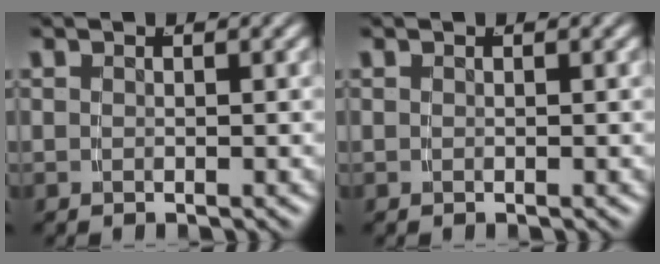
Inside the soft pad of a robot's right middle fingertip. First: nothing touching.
{"total": 0.0}